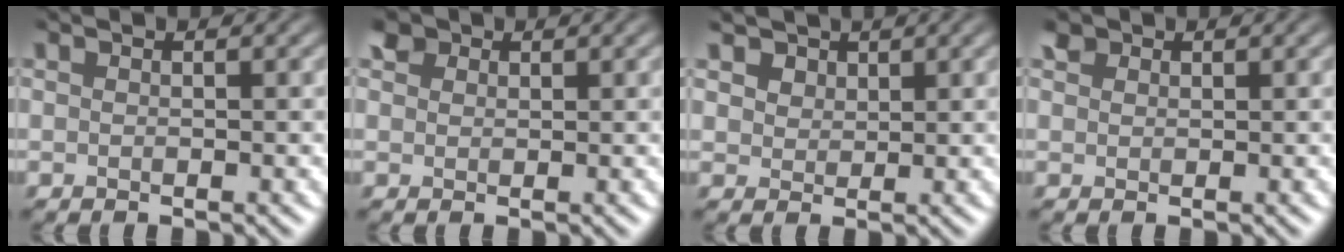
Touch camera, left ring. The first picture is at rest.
{"total": 1.6, "force": [0.9, 1.3, 0.6], "torque": [-0.016, 0.002, 0.015]}
{"total": 2.2, "force": [1.3, 1.6, 0.7], "torque": [-0.029, -0.016, 0.030]}
{"total": 1.1, "force": [0.6, 0.9, 0.2], "torque": [-0.007, 0.003, 0.008]}